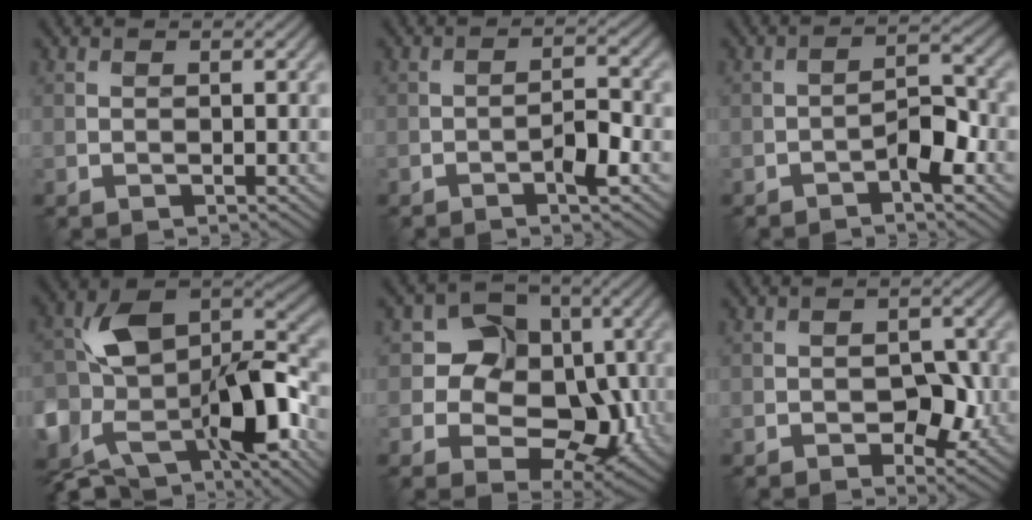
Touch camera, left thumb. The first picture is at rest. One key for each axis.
{"total": 3.5, "fx": -1.8, "fy": 0.9, "fz": 2.9, "tx": -0.050, "ty": 0.007, "tz": -0.037}
{"total": 4.1, "fx": -2.1, "fy": 1.4, "fz": 3.2, "tx": -0.051, "ty": 0.012, "tz": -0.042}
{"total": 16.3, "fx": -5.0, "fy": 10.5, "fz": 11.4, "tx": -0.214, "ty": -0.027, "tz": -0.075}
{"total": 10.8, "fx": -0.7, "fy": 8.7, "fz": 6.3, "tx": -0.094, "ty": -0.009, "tz": -0.026}
{"total": 4.8, "fx": -1.5, "fy": 3.0, "fz": 3.5, "tx": -0.043, "ty": -0.004, "tz": -0.025}